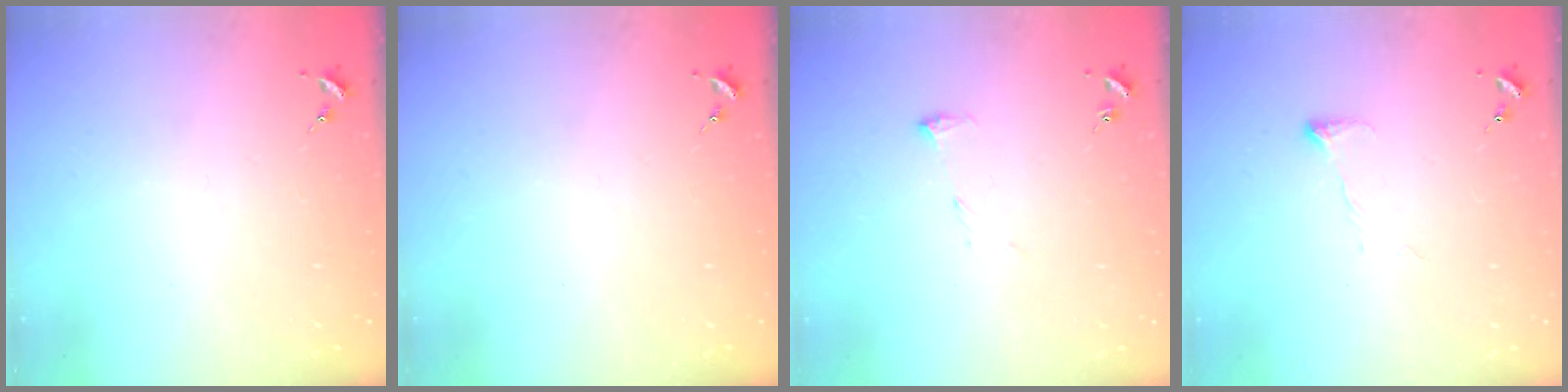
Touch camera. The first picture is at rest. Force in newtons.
{"total": 0.0}
{"total": 6.5, "press": 6.5, "slide": 0.7}
{"total": 4.7, "press": 4.7, "slide": 0.8}